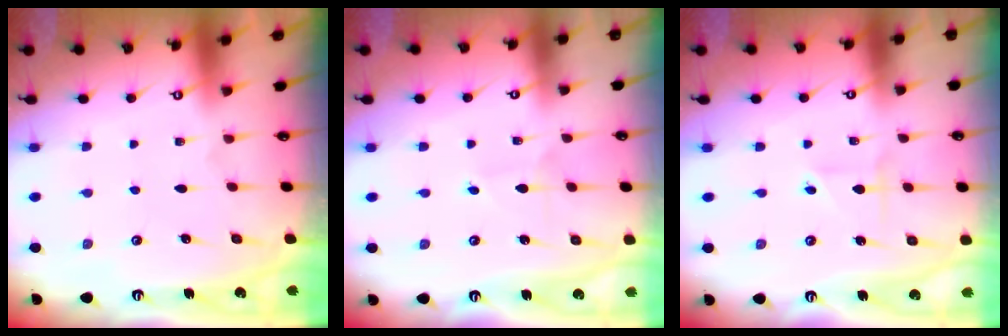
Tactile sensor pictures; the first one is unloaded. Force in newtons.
{"total": 3.2, "press": 3.1, "slide": 0.3}
{"total": 2.1, "press": 1.8, "slide": 1.1}